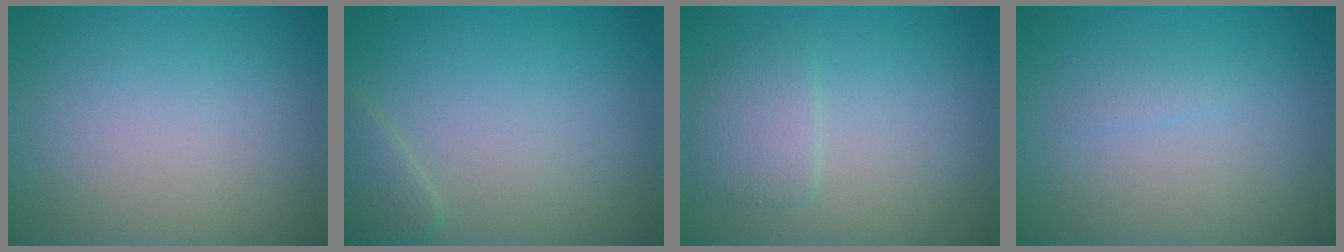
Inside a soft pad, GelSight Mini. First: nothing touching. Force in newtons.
{"total": 1.4, "press": 1.4, "slide": 0.1}
{"total": 2.3, "press": 2.3, "slide": 0.3}
{"total": 0.7, "press": 0.7, "slide": 0.0}